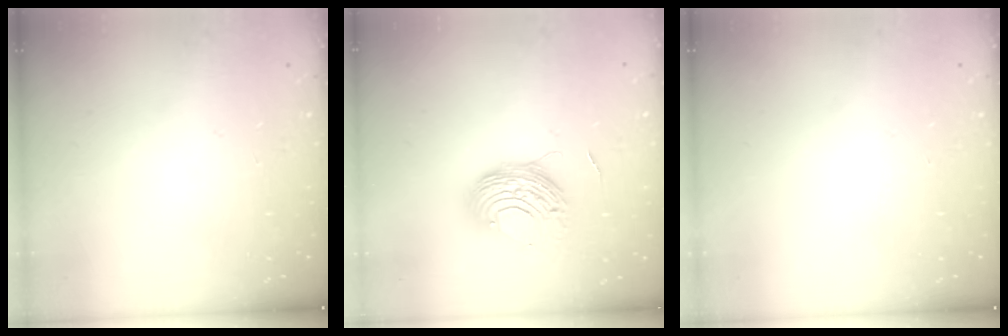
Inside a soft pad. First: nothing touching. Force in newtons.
{"total": 10.1, "press": 10.1, "slide": 0.7}
{"total": 0.0}